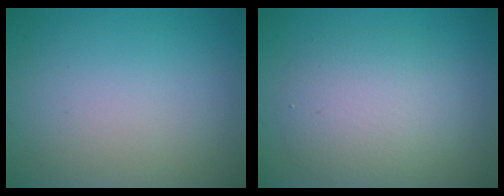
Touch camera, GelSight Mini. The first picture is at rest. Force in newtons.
{"total": 4.4, "press": 4.4, "slide": 0.1}